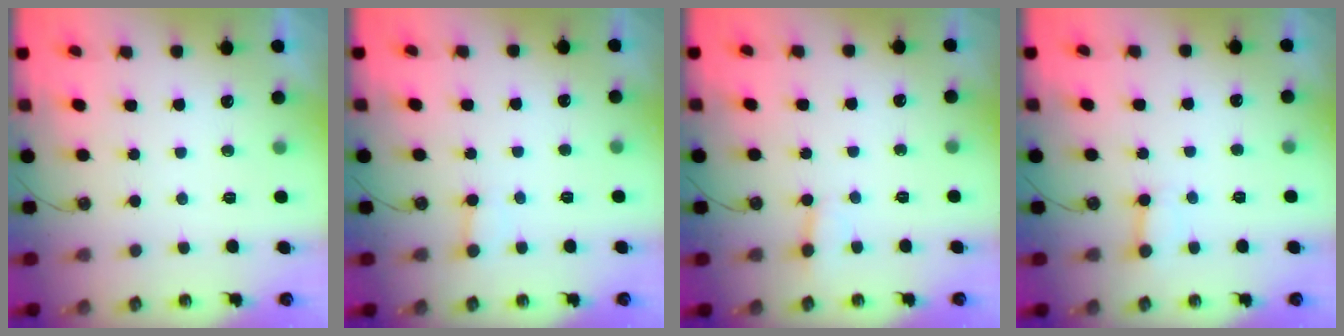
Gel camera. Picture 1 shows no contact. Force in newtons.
{"total": 2.8, "press": 2.8, "slide": 0.4}
{"total": 2.6, "press": 2.6, "slide": 0.2}
{"total": 2.6, "press": 2.6, "slide": 0.2}